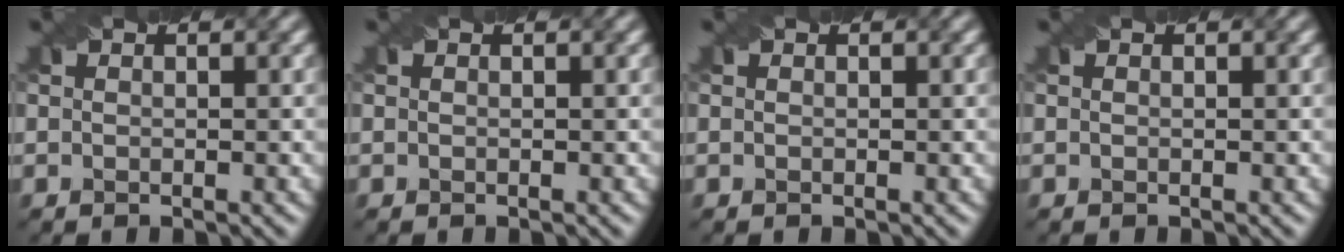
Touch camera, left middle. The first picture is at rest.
{"total": 0.0}
{"total": 0.0}
{"total": 0.0}